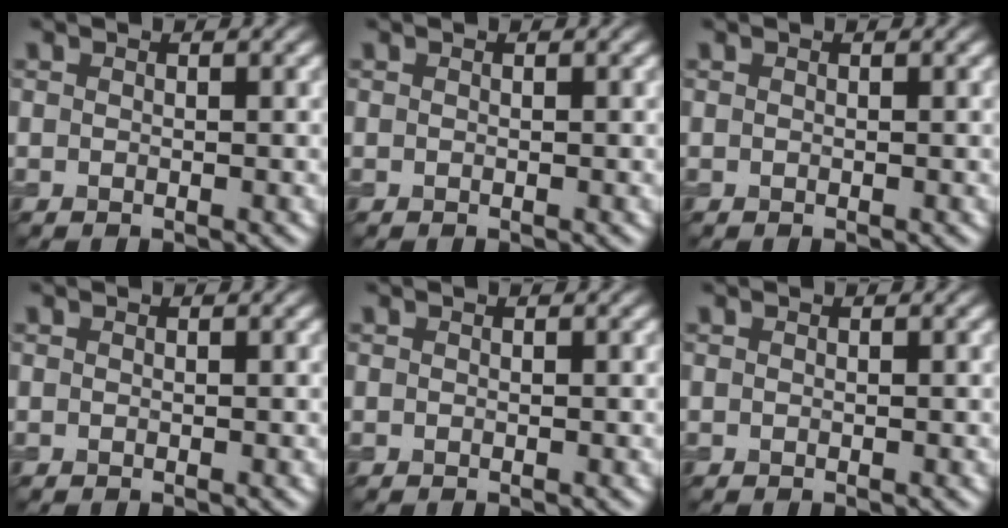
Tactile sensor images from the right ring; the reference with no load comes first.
{"total": 0.0}
{"total": 0.0}
{"total": 0.0}
{"total": 0.0}
{"total": 0.0}